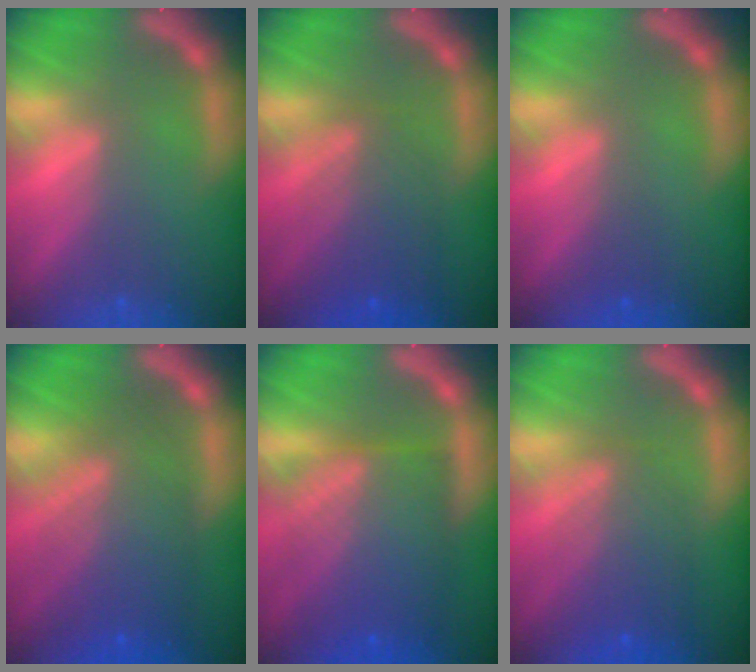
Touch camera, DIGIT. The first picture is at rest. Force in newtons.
{"total": 5.6}
{"total": 0.9}
{"total": 8.5}
{"total": 10.1}
{"total": 5.6}